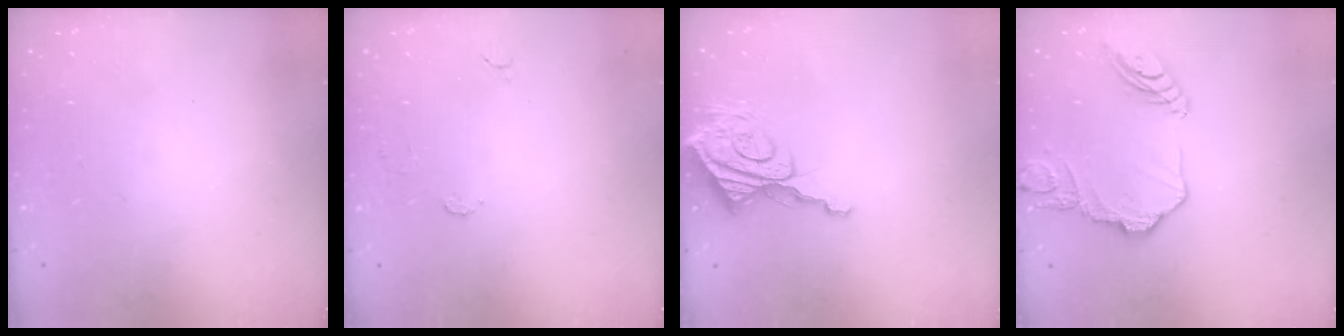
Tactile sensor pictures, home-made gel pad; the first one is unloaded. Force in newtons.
{"total": 6.1, "press": 6.1, "slide": 0.5}
{"total": 10.4, "press": 10.3, "slide": 1.0}
{"total": 13.7, "press": 13.7, "slide": 1.2}